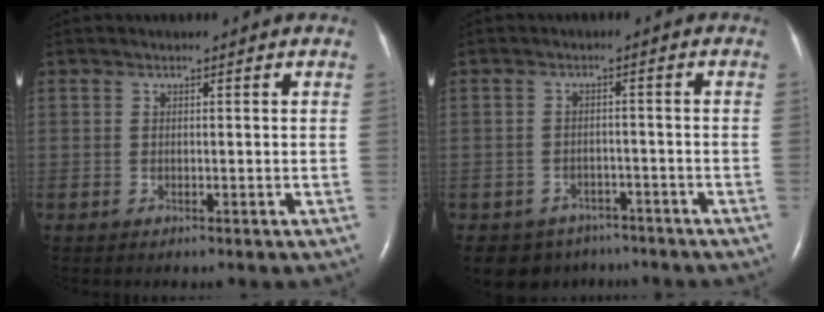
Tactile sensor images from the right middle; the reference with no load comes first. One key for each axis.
{"total": 6.3, "fx": -4.8, "fy": 4.0, "fz": 0.2, "tx": -0.001, "ty": 0.012, "tz": -0.066}